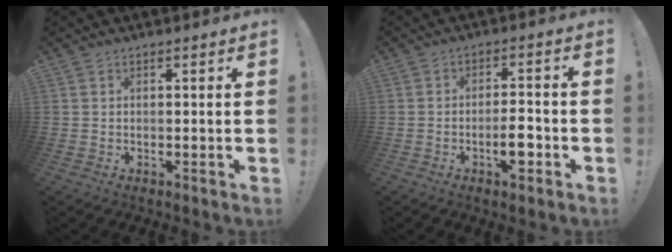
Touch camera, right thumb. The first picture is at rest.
{"total": 6.6, "force": [-2.8, 2.2, 5.6], "torque": [-0.088, 0.011, -0.046]}